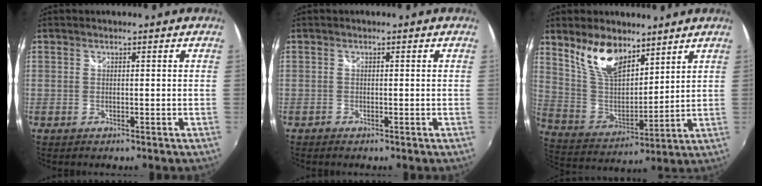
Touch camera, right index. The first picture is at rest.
{"total": 0.6, "force": [-0.3, -0.5, -0.1], "torque": [0.002, -0.001, -0.010]}
{"total": 13.3, "force": [8.9, 6.2, 7.6], "torque": [-0.149, 0.003, 0.179]}